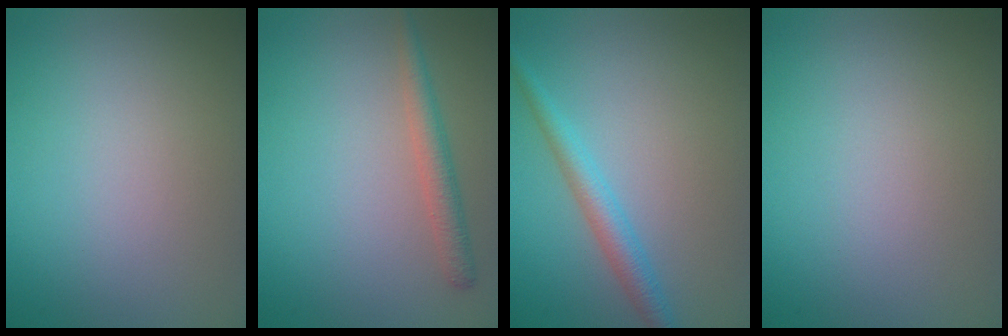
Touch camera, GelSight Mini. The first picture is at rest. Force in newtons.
{"total": 2.1, "press": 2.1, "slide": 0.1}
{"total": 2.6, "press": 2.6, "slide": 0.0}
{"total": 0.0}